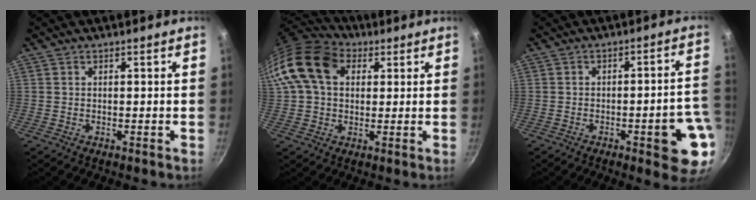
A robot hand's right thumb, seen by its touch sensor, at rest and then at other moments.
{"total": 15.6, "force": [4.2, 11.2, 9.9], "torque": [-0.180, 0.023, 0.061]}
{"total": 11.8, "force": [-4.0, 3.1, 10.7], "torque": [-0.097, 0.031, -0.048]}